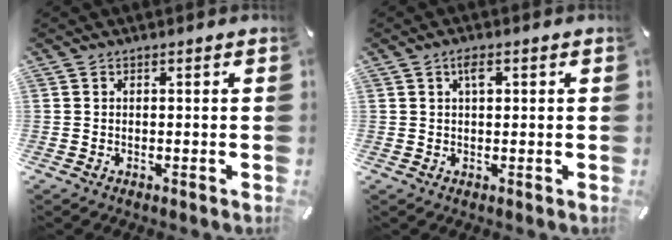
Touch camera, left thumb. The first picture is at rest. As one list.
[{"total": 2.6, "force": [0.9, 1.2, 2.1], "torque": [-0.036, 0.003, 0.012]}]